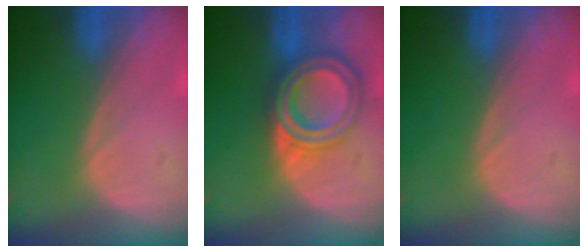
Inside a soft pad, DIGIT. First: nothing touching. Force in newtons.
{"total": 7.5, "press": 7.5, "slide": 0.5}
{"total": 0.0}